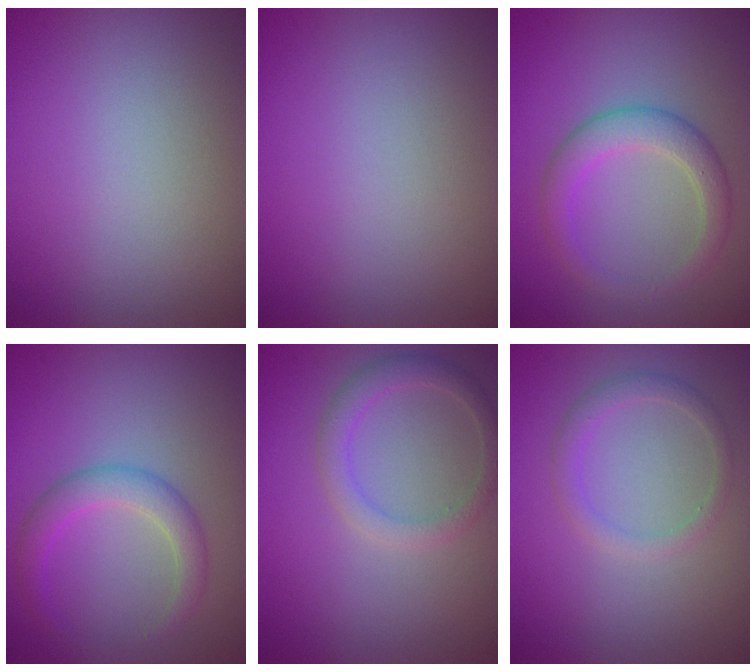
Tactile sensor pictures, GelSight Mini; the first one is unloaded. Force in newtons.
{"total": 0.0}
{"total": 3.3, "press": 3.3, "slide": 0.1}
{"total": 2.9, "press": 2.9, "slide": 0.1}
{"total": 2.4, "press": 2.4, "slide": 0.2}
{"total": 1.7, "press": 1.7, "slide": 0.2}